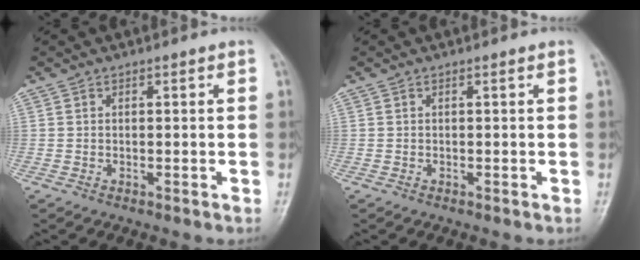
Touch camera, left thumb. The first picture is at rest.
{"total": 0.0}